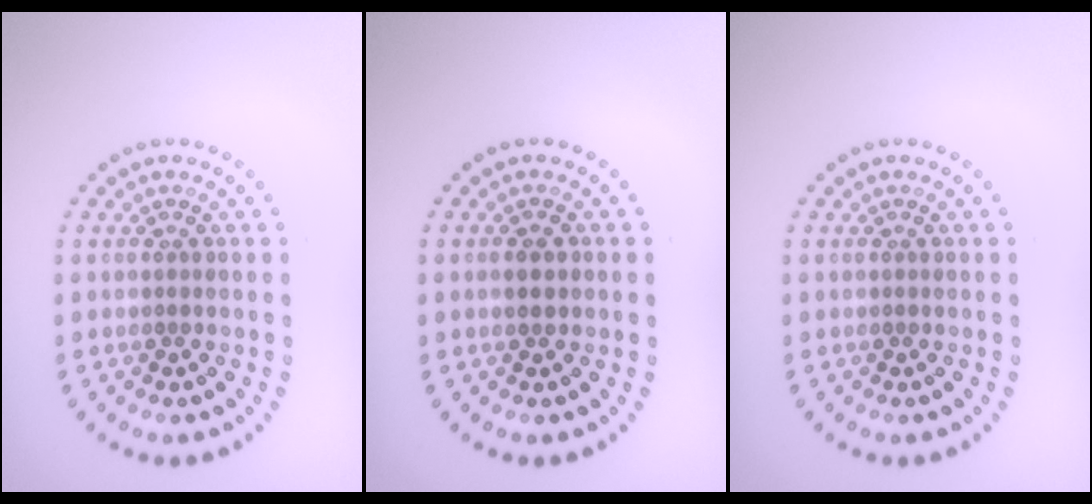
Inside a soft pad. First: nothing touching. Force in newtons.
{"total": 1.8, "press": 1.8, "slide": 0.1}
{"total": 0.0}